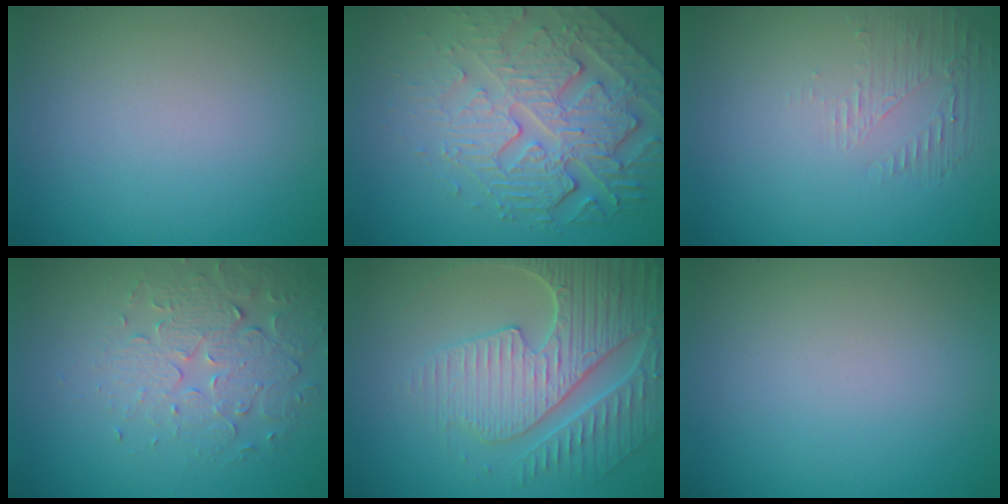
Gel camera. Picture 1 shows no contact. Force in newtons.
{"total": 5.8, "press": 5.0, "slide": 2.9}
{"total": 1.6, "press": 0.4, "slide": 1.6}
{"total": 3.8, "press": 3.4, "slide": 1.6}
{"total": 6.7, "press": 5.5, "slide": 3.8}
{"total": 0.0}